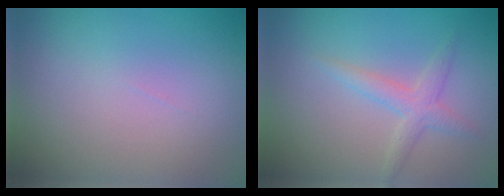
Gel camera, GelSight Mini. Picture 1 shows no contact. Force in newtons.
{"total": 2.1, "press": 2.1, "slide": 0.1}